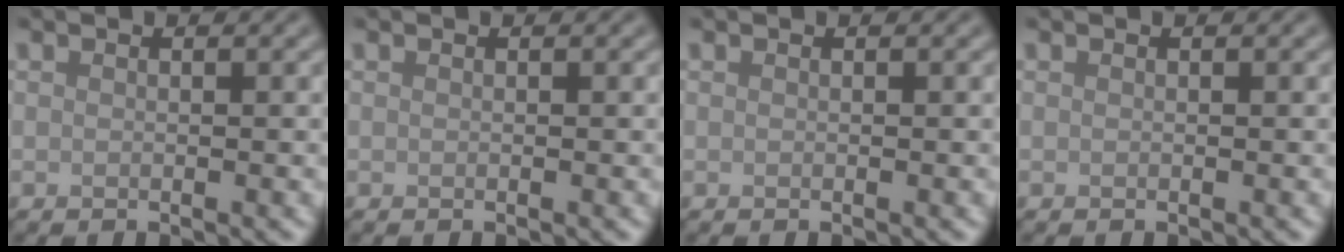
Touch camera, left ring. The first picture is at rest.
{"total": 0.0}
{"total": 0.0}
{"total": 0.0}